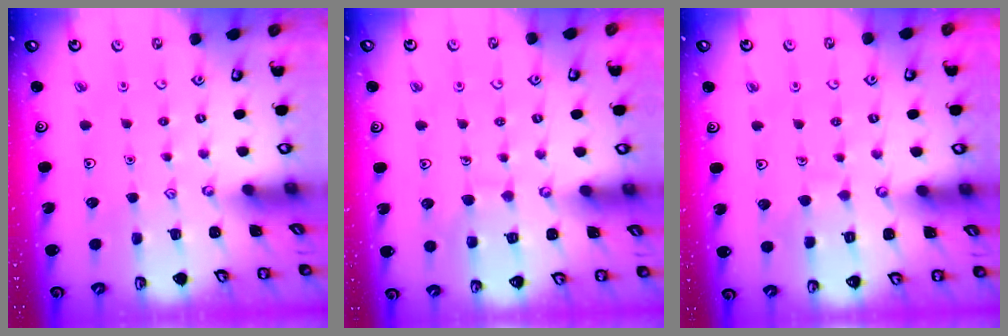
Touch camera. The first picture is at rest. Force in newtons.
{"total": 5.6, "press": 5.5, "slide": 0.4}
{"total": 4.5, "press": 4.5, "slide": 0.3}